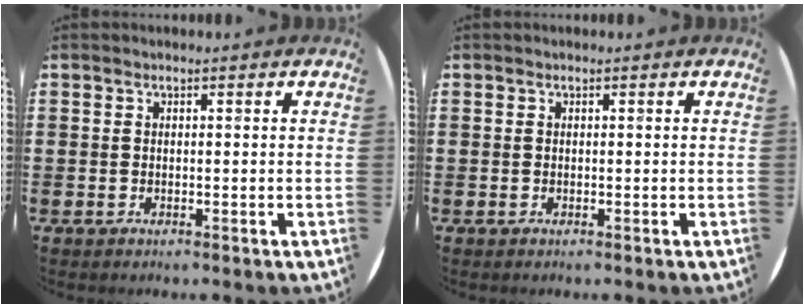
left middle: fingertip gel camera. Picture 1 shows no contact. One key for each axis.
{"total": 0.0}